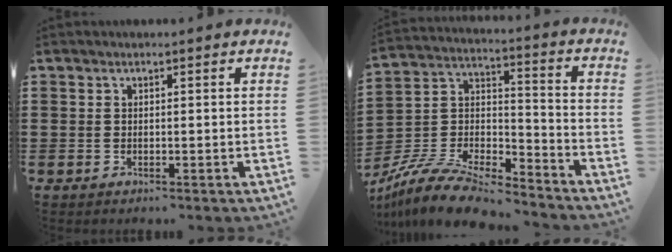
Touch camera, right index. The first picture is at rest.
{"total": 10.3, "force": [-9.2, 2.4, 3.9], "torque": [-0.085, 0.014, -0.186]}